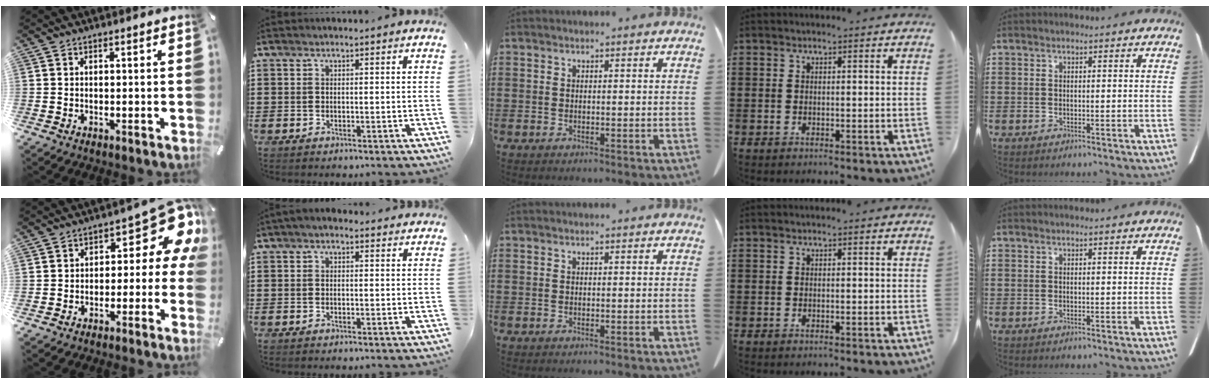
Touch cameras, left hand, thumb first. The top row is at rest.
{"thumb": {"total": 11.4, "force": [3.7, 6.2, 8.8], "torque": [-0.100, -0.036, 0.058]}, "index": {"total": 1.2, "force": [0.5, 0.8, 0.8], "torque": [-0.016, 0.007, 0.009]}}